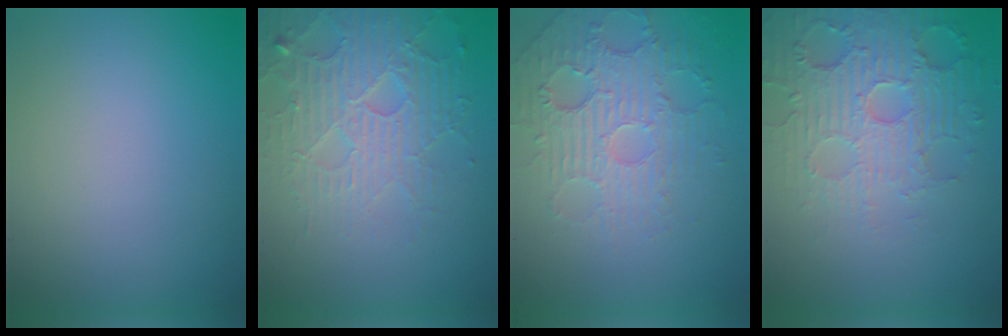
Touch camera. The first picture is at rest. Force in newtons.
{"total": 4.6, "press": 4.4, "slide": 1.4}
{"total": 4.1, "press": 3.8, "slide": 1.7}
{"total": 4.8, "press": 4.6, "slide": 1.2}